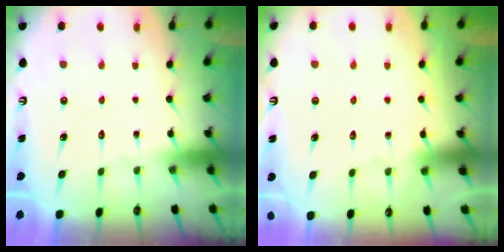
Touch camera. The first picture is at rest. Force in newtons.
{"total": 3.4, "press": 3.4, "slide": 0.4}